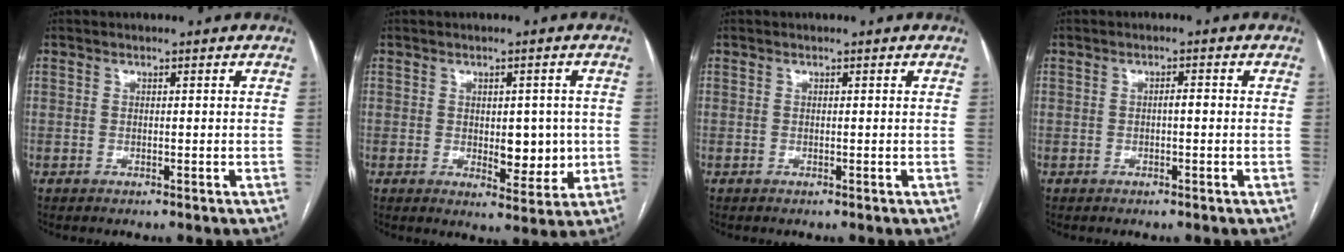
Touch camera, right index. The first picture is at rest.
{"total": 6.3, "force": [-0.1, 3.3, 5.4], "torque": [-0.064, -0.003, 0.009]}
{"total": 0.0}
{"total": 1.3, "force": [-0.2, 0.3, 1.2], "torque": [-0.020, 0.003, -0.002]}